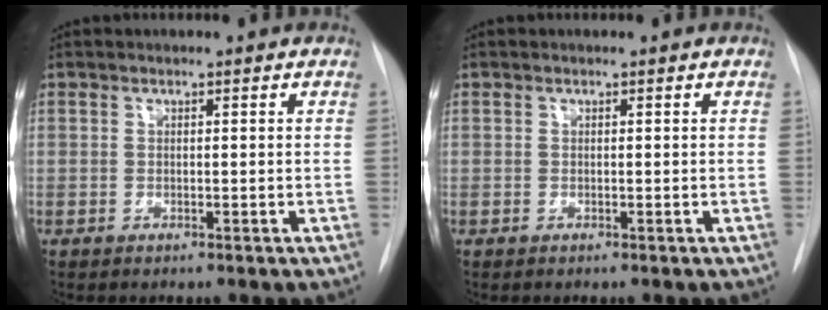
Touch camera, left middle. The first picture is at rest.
{"total": 0.0}